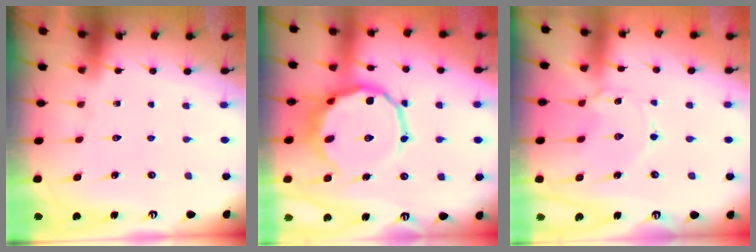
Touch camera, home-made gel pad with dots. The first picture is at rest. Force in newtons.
{"total": 11.7, "press": 11.3, "slide": 2.9}
{"total": 2.5, "press": 2.5, "slide": 0.3}